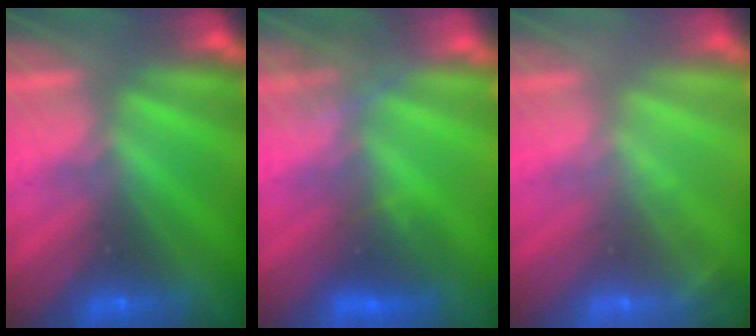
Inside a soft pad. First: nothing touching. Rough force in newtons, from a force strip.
{"total": 4.6}
{"total": 1.8}